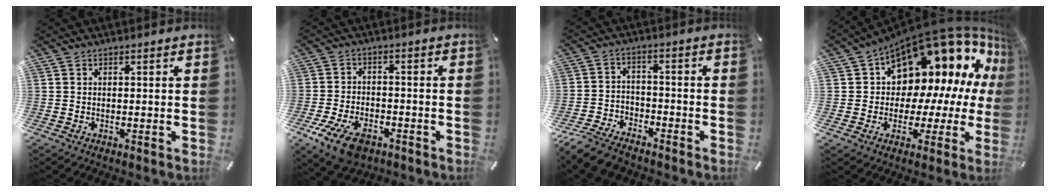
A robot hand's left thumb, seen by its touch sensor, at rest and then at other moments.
{"total": 9.0, "force": [-5.2, 5.1, 5.3], "torque": [-0.116, 0.018, -0.093]}
{"total": 8.2, "force": [-7.0, 3.4, 2.6], "torque": [-0.051, 0.034, -0.135]}
{"total": 15.2, "force": [9.3, 9.4, 7.5], "torque": [-0.102, -0.100, 0.161]}